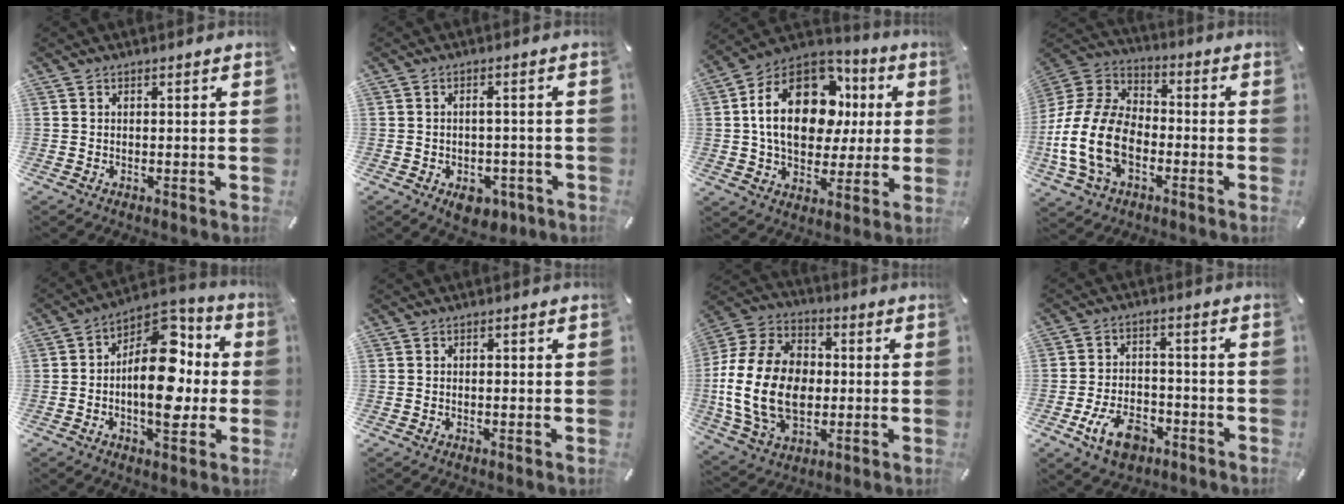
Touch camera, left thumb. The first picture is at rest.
{"total": 5.6, "force": [-2.3, 3.4, 3.7], "torque": [-0.047, 0.014, -0.037]}
{"total": 22.0, "force": [4.7, 15.2, 15.1], "torque": [-0.265, -0.002, 0.083]}
{"total": 17.7, "force": [-5.5, 12.0, 11.8], "torque": [-0.266, 0.027, -0.099]}
{"total": 18.2, "force": [-0.3, 10.7, 14.7], "torque": [-0.233, -0.012, -0.005]}
{"total": 1.1, "force": [-0.3, 0.6, 0.9], "torque": [-0.015, 0.002, -0.007]}
{"total": 20.4, "force": [-2.2, 15.2, 13.4], "torque": [-0.296, 0.022, -0.037]}
{"total": 10.2, "force": [-4.8, 6.3, 6.4], "torque": [-0.126, 0.014, -0.086]}